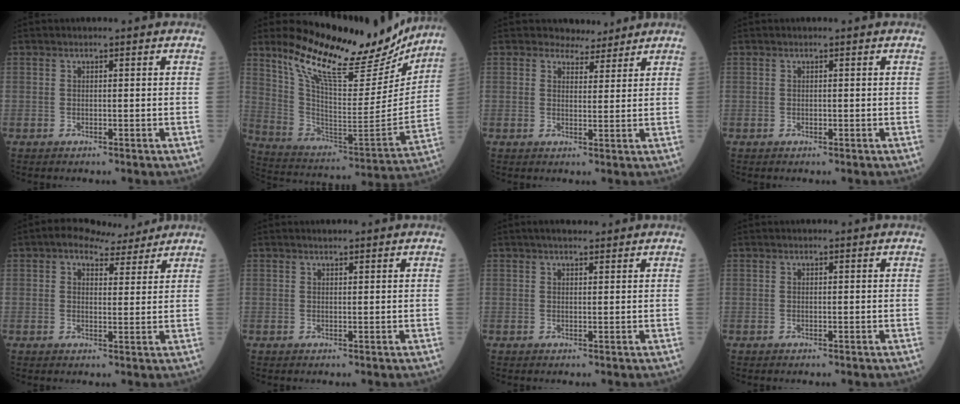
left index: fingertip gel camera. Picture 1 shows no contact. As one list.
[{"total": 22.4, "force": [18.8, 5.2, 11.0], "torque": [-0.186, -0.029, 0.295]}, {"total": 3.7, "force": [3.4, 1.4, 0.1], "torque": [-0.001, 0.000, 0.047]}, {"total": 0.0}, {"total": 5.8, "force": [4.5, 2.6, 2.5], "torque": [-0.040, 0.022, 0.068]}, {"total": 1.0, "force": [0.9, 0.1, 0.4], "torque": [-0.013, 0.006, 0.017]}, {"total": 3.0, "force": [2.5, 0.7, 1.5], "torque": [-0.024, 0.014, 0.037]}, {"total": 0.0}]